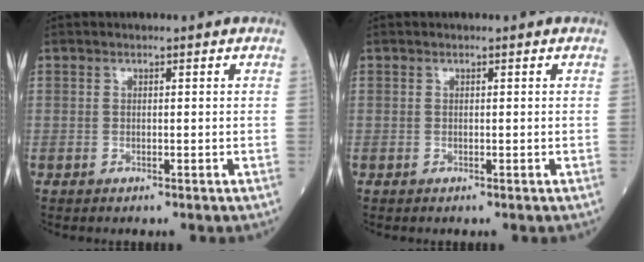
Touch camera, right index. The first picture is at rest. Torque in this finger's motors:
{"motor_torque": [-0.06, -0.01, 0.03, 0.01]}